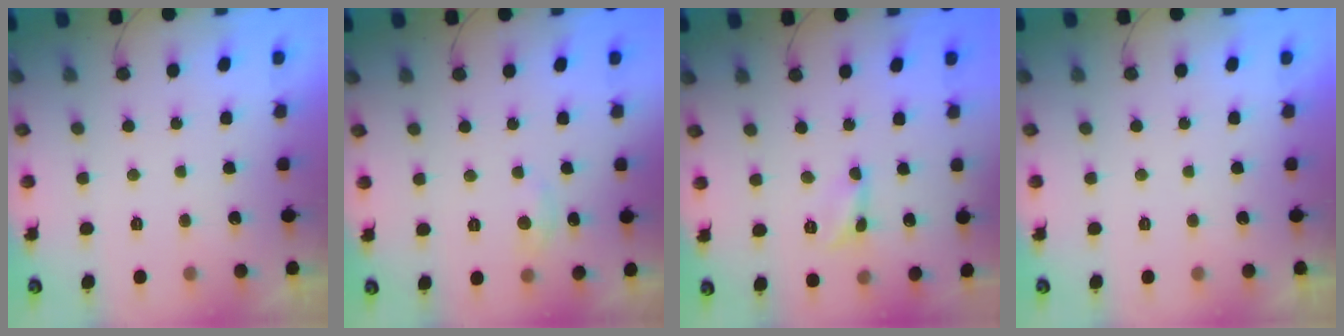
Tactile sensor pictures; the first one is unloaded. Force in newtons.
{"total": 3.1, "press": 3.0, "slide": 0.4}
{"total": 2.6, "press": 2.6, "slide": 0.2}
{"total": 0.0}